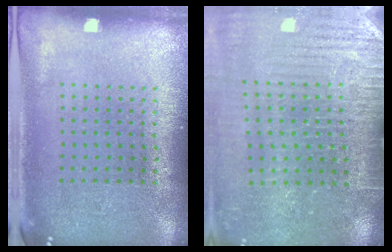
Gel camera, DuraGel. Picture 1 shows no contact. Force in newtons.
{"total": 3.6, "press": 3.6, "slide": 0.4}